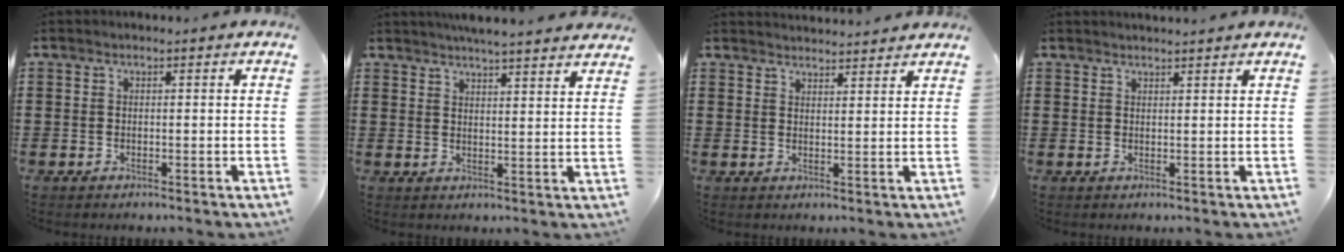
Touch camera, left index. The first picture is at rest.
{"total": 4.3, "force": [4.1, -0.4, 1.1], "torque": [-0.033, -0.015, 0.074]}
{"total": 2.4, "force": [2.4, -0.2, -0.2], "torque": [-0.004, -0.007, 0.046]}
{"total": 1.2, "force": [1.2, -0.1, 0.1], "torque": [-0.005, -0.002, 0.024]}